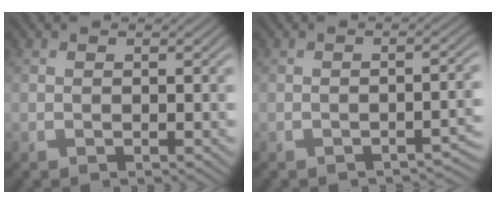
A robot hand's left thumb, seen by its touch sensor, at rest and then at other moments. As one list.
[{"total": 2.5, "force": [-1.8, 0.5, 1.7], "torque": [-0.020, 0.007, -0.028]}]